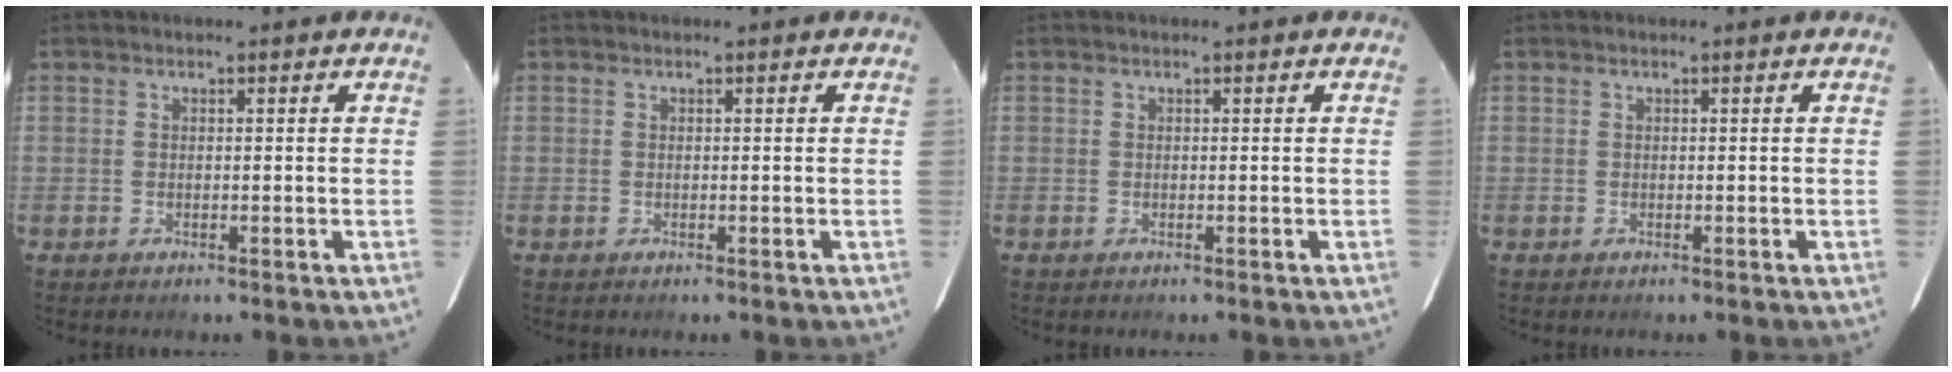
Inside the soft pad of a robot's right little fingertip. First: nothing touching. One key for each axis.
{"total": 0.0}
{"total": 0.0}
{"total": 0.0}